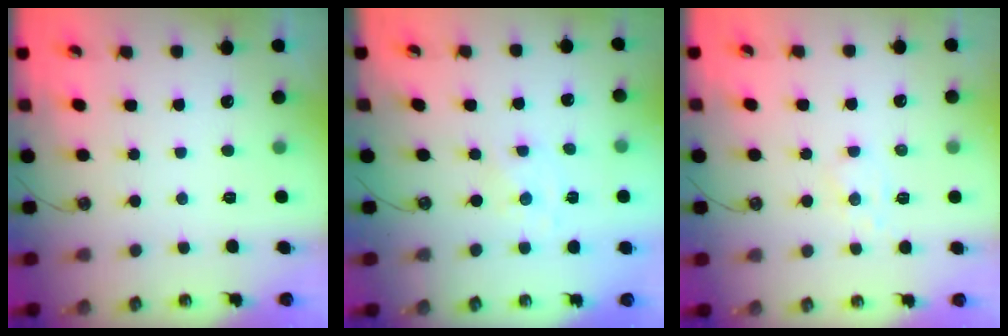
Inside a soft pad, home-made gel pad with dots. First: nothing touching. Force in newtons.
{"total": 0.6, "press": 0.6, "slide": 0.2}
{"total": 5.4, "press": 5.2, "slide": 1.1}